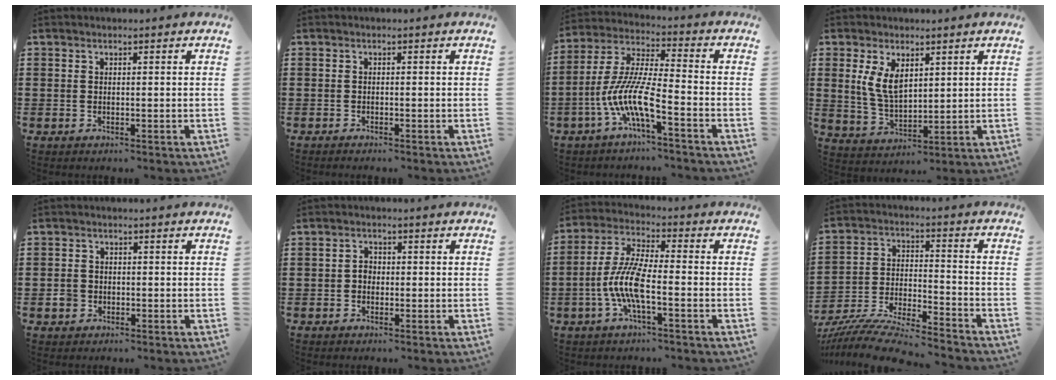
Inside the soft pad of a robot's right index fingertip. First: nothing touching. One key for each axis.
{"total": 0.5, "fx": -0.5, "fy": 0.0, "fz": 0.1, "tx": -0.003, "ty": -0.002, "tz": -0.010}
{"total": 9.7, "fx": -5.3, "fy": 1.5, "fz": 8.0, "tx": -0.199, "ty": -0.019, "tz": -0.111}
{"total": 6.4, "fx": 2.2, "fy": 3.4, "fz": 4.9, "tx": -0.112, "ty": 0.003, "tz": 0.039}
{"total": 2.0, "fx": -0.8, "fy": 1.7, "fz": 0.8, "tx": -0.017, "ty": 0.002, "tz": -0.016}
{"total": 1.6, "fx": -0.4, "fy": 1.2, "fz": 1.0, "tx": -0.020, "ty": 0.003, "tz": -0.009}
{"total": 8.3, "fx": -2.6, "fy": 2.0, "fz": 7.6, "tx": -0.184, "ty": -0.018, "tz": -0.057}
{"total": 9.8, "fx": -9.2, "fy": 0.4, "fz": 3.3, "tx": -0.074, "ty": 0.006, "tz": -0.187}